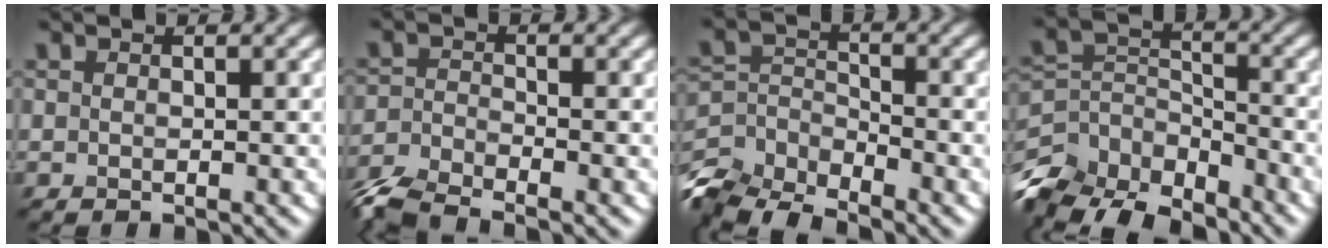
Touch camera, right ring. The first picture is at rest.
{"total": 4.6, "force": [-4.0, 1.3, 1.9], "torque": [-0.040, -0.010, -0.086]}
{"total": 7.7, "force": [-6.6, 2.9, 2.6], "torque": [-0.055, -0.012, -0.129]}
{"total": 9.5, "force": [-7.5, 4.5, 3.7], "torque": [-0.087, -0.006, -0.135]}